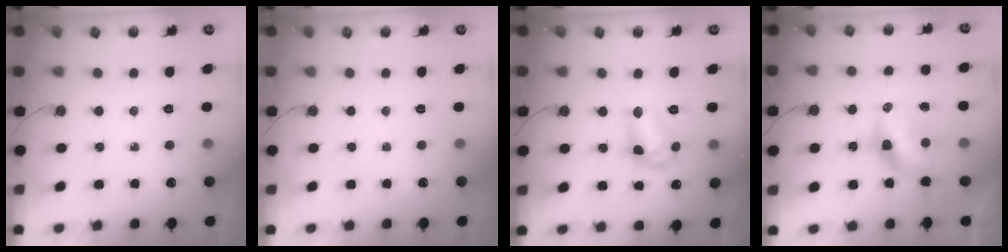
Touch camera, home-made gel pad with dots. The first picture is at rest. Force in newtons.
{"total": 0.0}
{"total": 11.3, "press": 11.3, "slide": 0.9}
{"total": 7.6, "press": 7.6, "slide": 0.6}